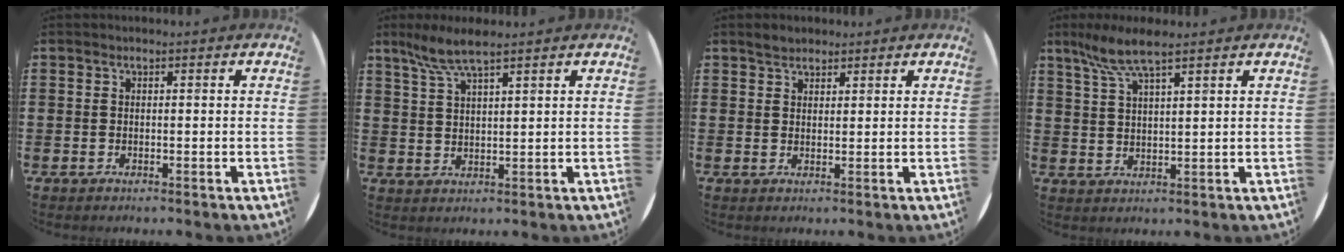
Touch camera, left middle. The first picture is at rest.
{"total": 5.4, "force": [4.2, 0.6, 3.3], "torque": [-0.074, -0.001, 0.074]}
{"total": 2.0, "force": [1.9, 0.7, 0.2], "torque": [0.003, 0.003, 0.035]}
{"total": 6.0, "force": [4.6, 0.8, 3.8], "torque": [-0.085, -0.001, 0.082]}